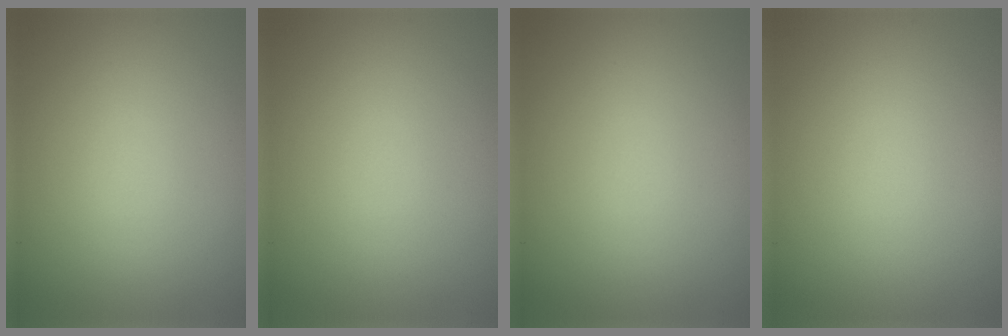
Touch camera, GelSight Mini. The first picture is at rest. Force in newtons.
{"total": 0.0}
{"total": 0.0}
{"total": 0.0}